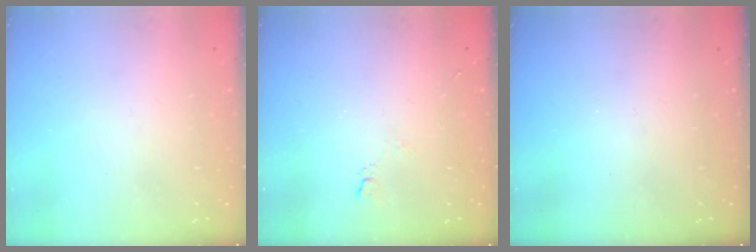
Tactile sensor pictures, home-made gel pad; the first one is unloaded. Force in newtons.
{"total": 4.3, "press": 4.2, "slide": 0.7}
{"total": 0.0}